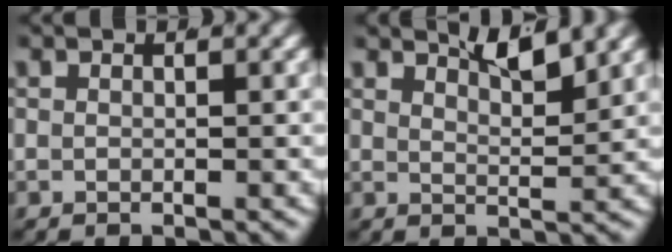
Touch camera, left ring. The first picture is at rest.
{"total": 3.6, "force": [3.1, -0.2, 1.7], "torque": [-0.027, -0.010, 0.058]}